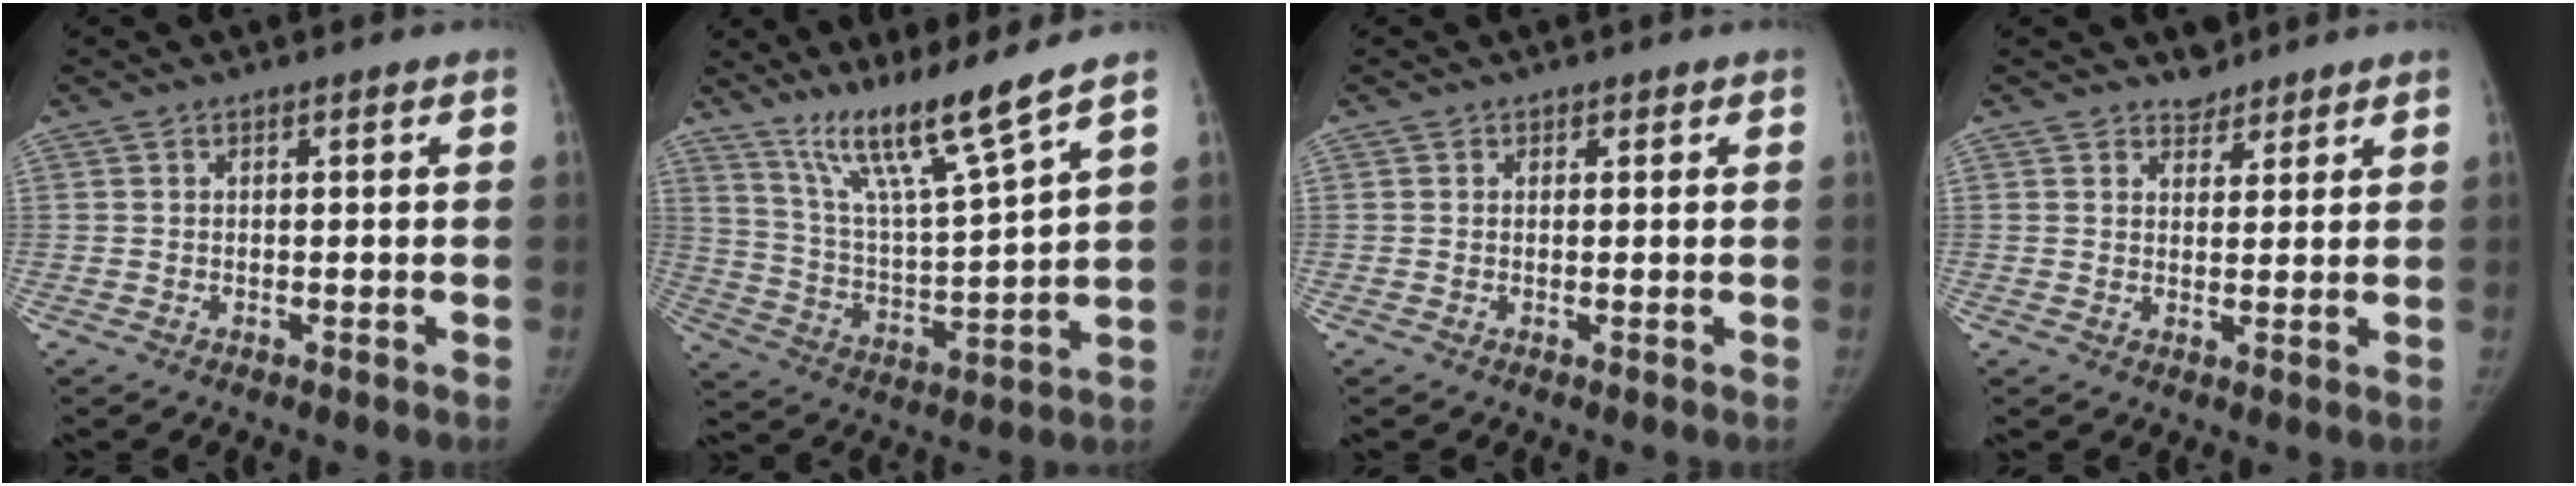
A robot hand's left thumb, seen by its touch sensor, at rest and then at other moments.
{"total": 13.4, "force": [10.2, -0.7, 8.6], "torque": [-0.146, -0.073, 0.193]}
{"total": 0.6, "force": [0.3, 0.6, 0.0], "torque": [0.006, 0.000, 0.001]}
{"total": 3.0, "force": [2.4, 1.8, -0.1], "torque": [0.023, -0.017, 0.031]}